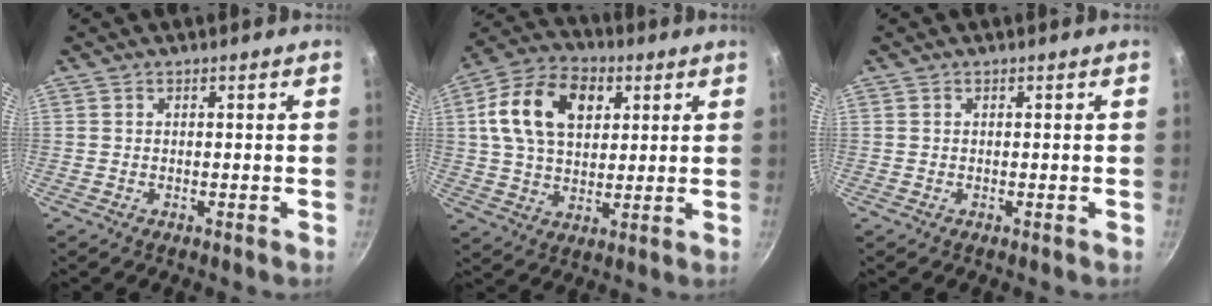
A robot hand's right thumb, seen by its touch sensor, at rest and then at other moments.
{"total": 16.4, "force": [4.7, 11.0, 11.1], "torque": [-0.174, 0.005, 0.070]}
{"total": 0.0}